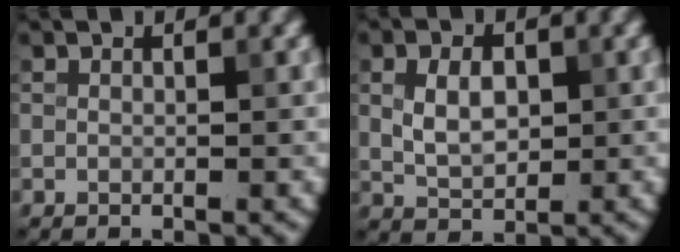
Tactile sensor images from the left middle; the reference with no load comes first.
{"total": 3.6, "force": [0.5, 2.3, 2.6], "torque": [-0.057, 0.001, 0.011]}